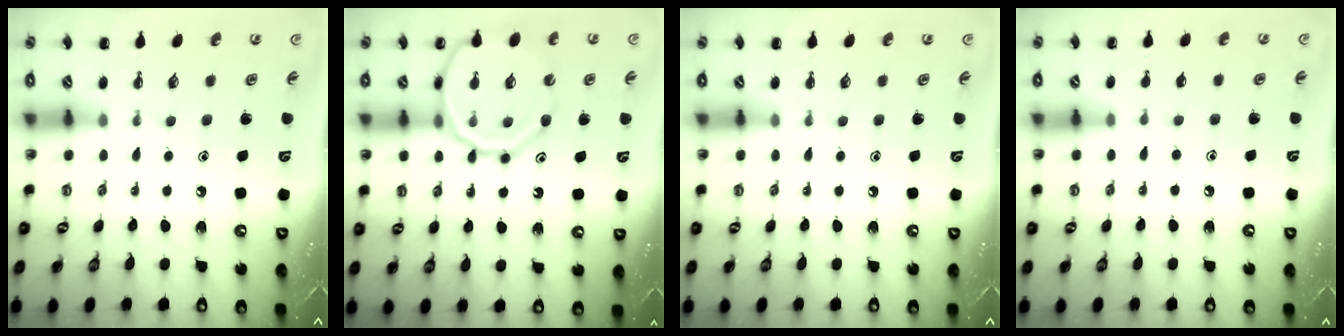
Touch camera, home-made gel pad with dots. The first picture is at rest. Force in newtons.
{"total": 18.4, "press": 18.2, "slide": 2.2}
{"total": 0.0}
{"total": 2.9, "press": 2.6, "slide": 1.2}